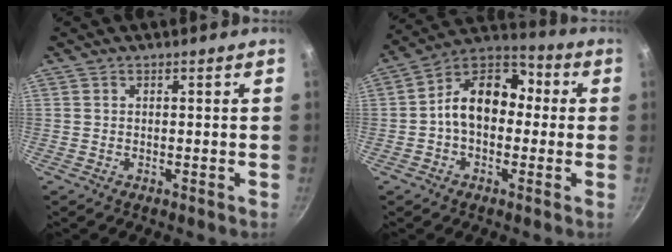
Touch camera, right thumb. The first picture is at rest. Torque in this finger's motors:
{"motor_torque": [1.33, 2.36, 1.25, -0.31, 0.12]}